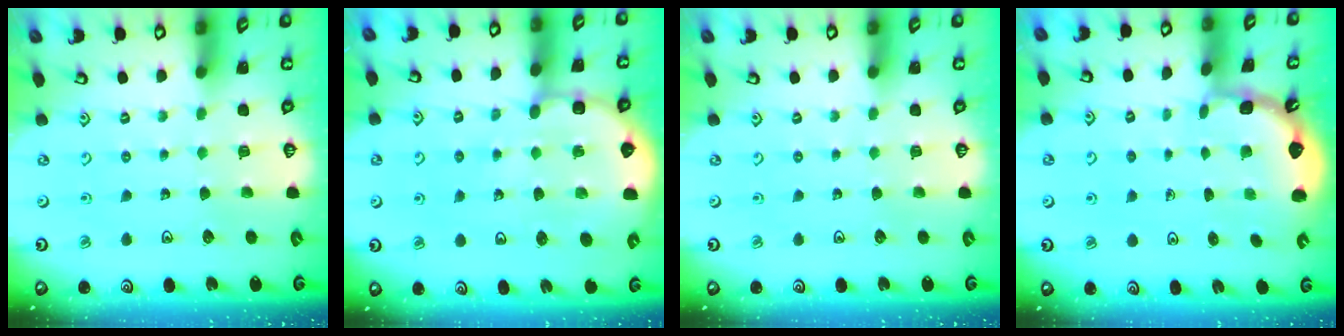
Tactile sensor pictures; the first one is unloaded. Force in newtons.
{"total": 8.2, "press": 8.0, "slide": 1.6}
{"total": 0.0}
{"total": 1.9, "press": 1.9, "slide": 0.2}